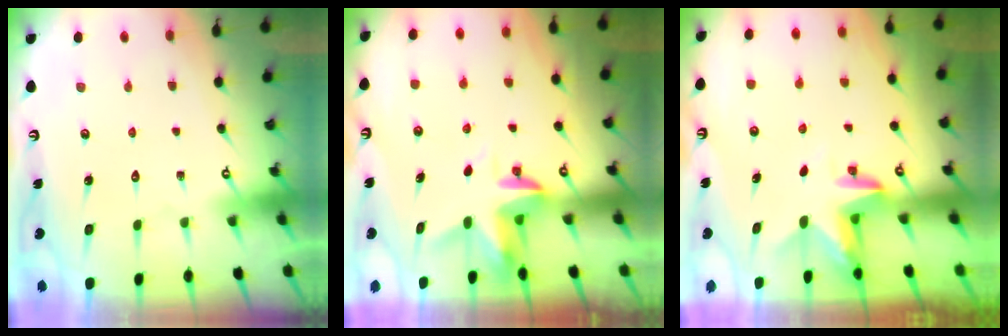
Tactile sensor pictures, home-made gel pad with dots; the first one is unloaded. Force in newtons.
{"total": 3.2, "press": 3.2, "slide": 0.4}
{"total": 3.2, "press": 3.2, "slide": 0.1}